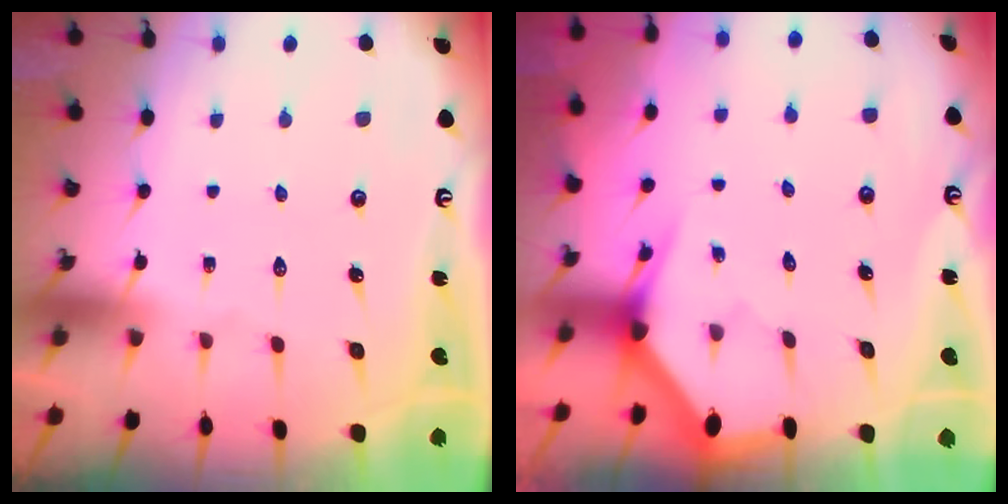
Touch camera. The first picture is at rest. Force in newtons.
{"total": 3.0, "press": 3.0, "slide": 0.0}